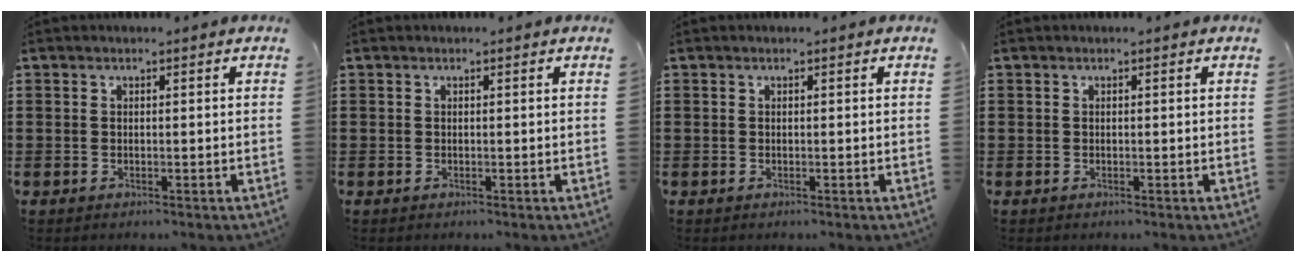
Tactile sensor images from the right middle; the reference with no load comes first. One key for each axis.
{"total": 0.0}
{"total": 0.0}
{"total": 0.0}